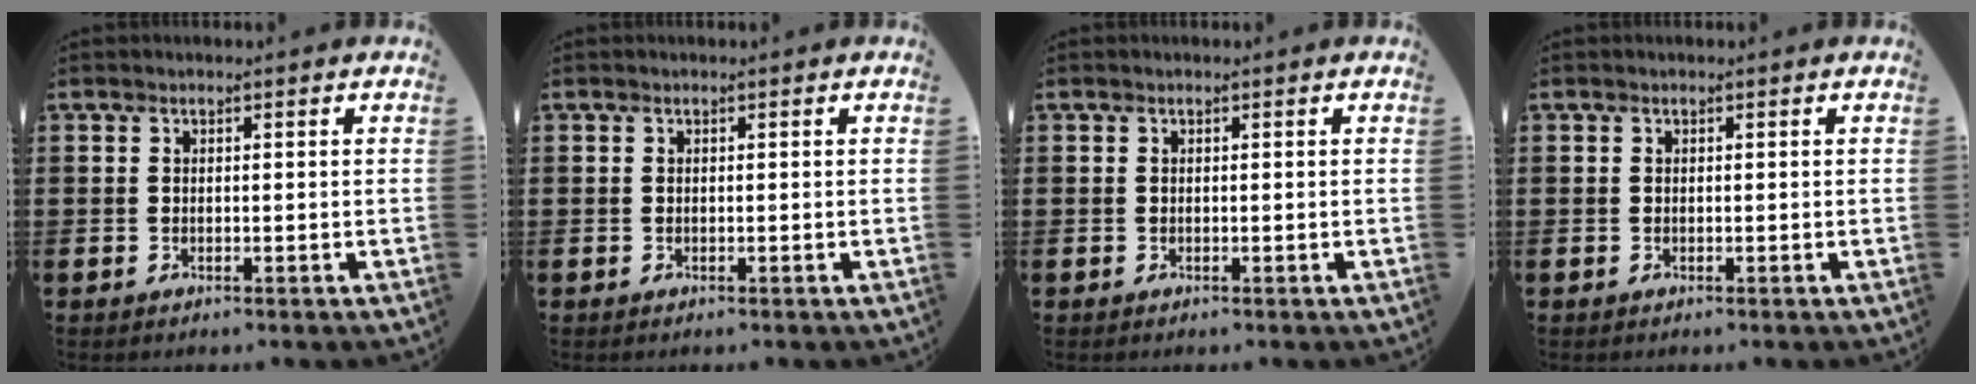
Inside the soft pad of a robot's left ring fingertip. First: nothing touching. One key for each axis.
{"total": 0.0}
{"total": 0.0}
{"total": 0.0}